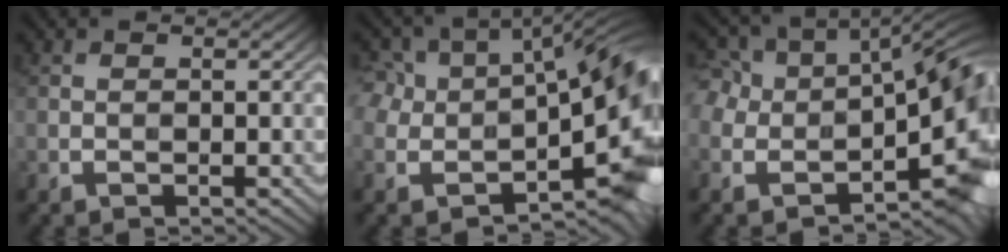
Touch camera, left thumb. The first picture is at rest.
{"total": 16.3, "force": [-2.1, 9.9, 12.8], "torque": [-0.175, -0.039, -0.012]}
{"total": 16.6, "force": [-2.8, 11.3, 11.8], "torque": [-0.168, -0.038, -0.019]}